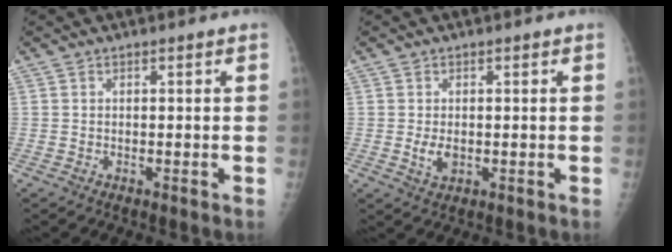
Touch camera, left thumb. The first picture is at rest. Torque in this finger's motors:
{"motor_torque": [0.05, 0.07, 0.67, 0.14, 0.10]}